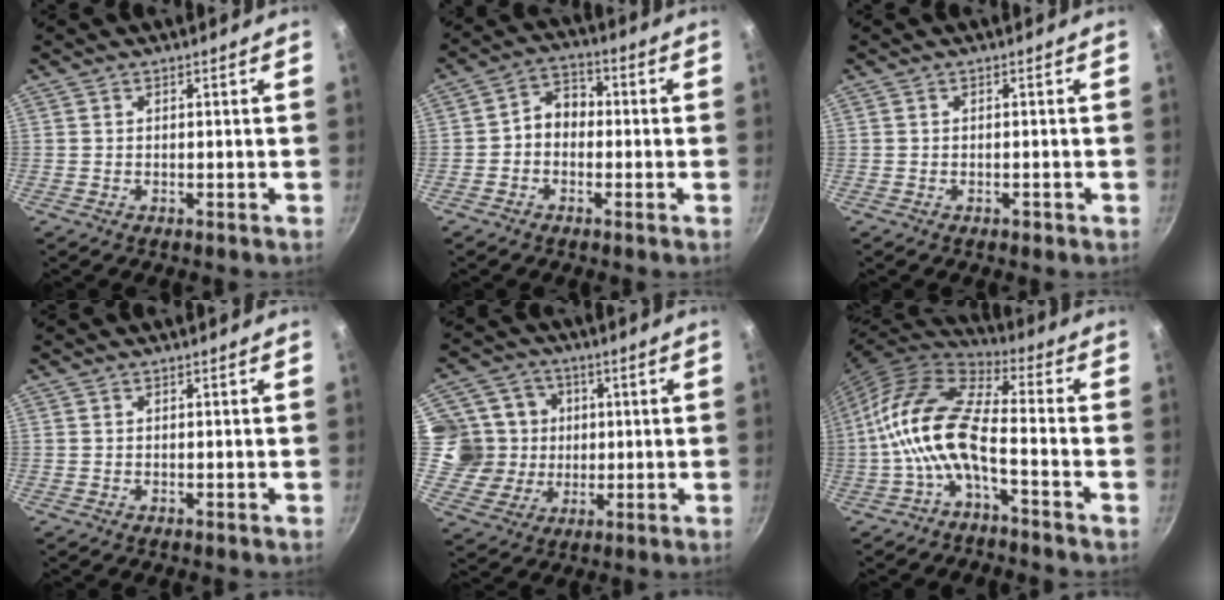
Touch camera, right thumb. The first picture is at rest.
{"total": 5.7, "force": [-0.8, 4.5, 3.4], "torque": [-0.031, 0.025, -0.028]}
{"total": 0.9, "force": [-0.5, 0.5, 0.6], "torque": [-0.009, 0.004, -0.005]}
{"total": 0.0}
{"total": 12.0, "force": [1.2, 11.3, 4.0], "torque": [-0.043, 0.007, 0.020]}
{"total": 13.8, "force": [-3.9, 5.6, 12.0], "torque": [-0.245, 0.046, -0.089]}